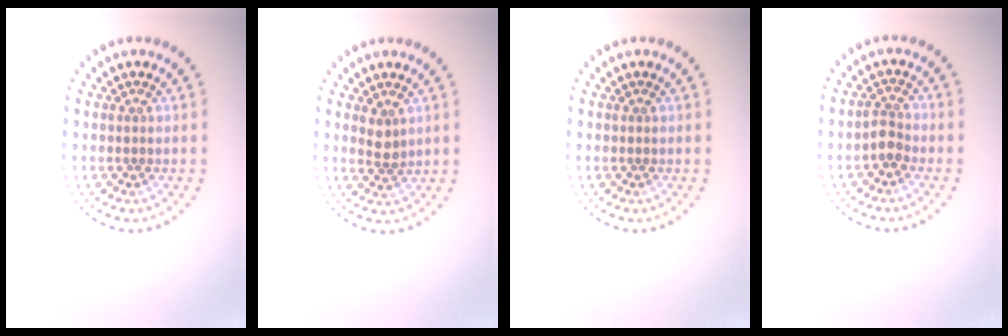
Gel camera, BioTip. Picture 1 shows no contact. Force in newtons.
{"total": 1.6, "press": 1.4, "slide": 0.8}
{"total": 0.0}
{"total": 1.6, "press": 1.3, "slide": 0.9}